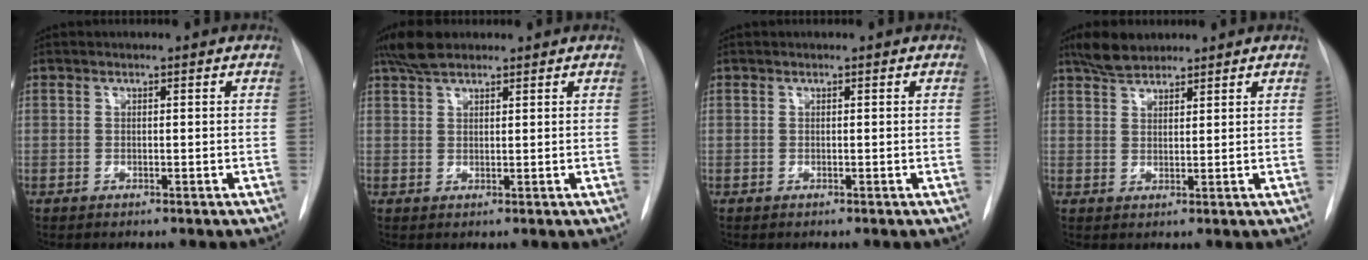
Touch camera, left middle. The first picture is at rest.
{"total": 4.4, "force": [3.5, 1.5, 2.1], "torque": [-0.049, 0.012, 0.069]}
{"total": 0.0}
{"total": 4.2, "force": [3.7, 1.4, 1.4], "torque": [-0.033, 0.008, 0.070]}